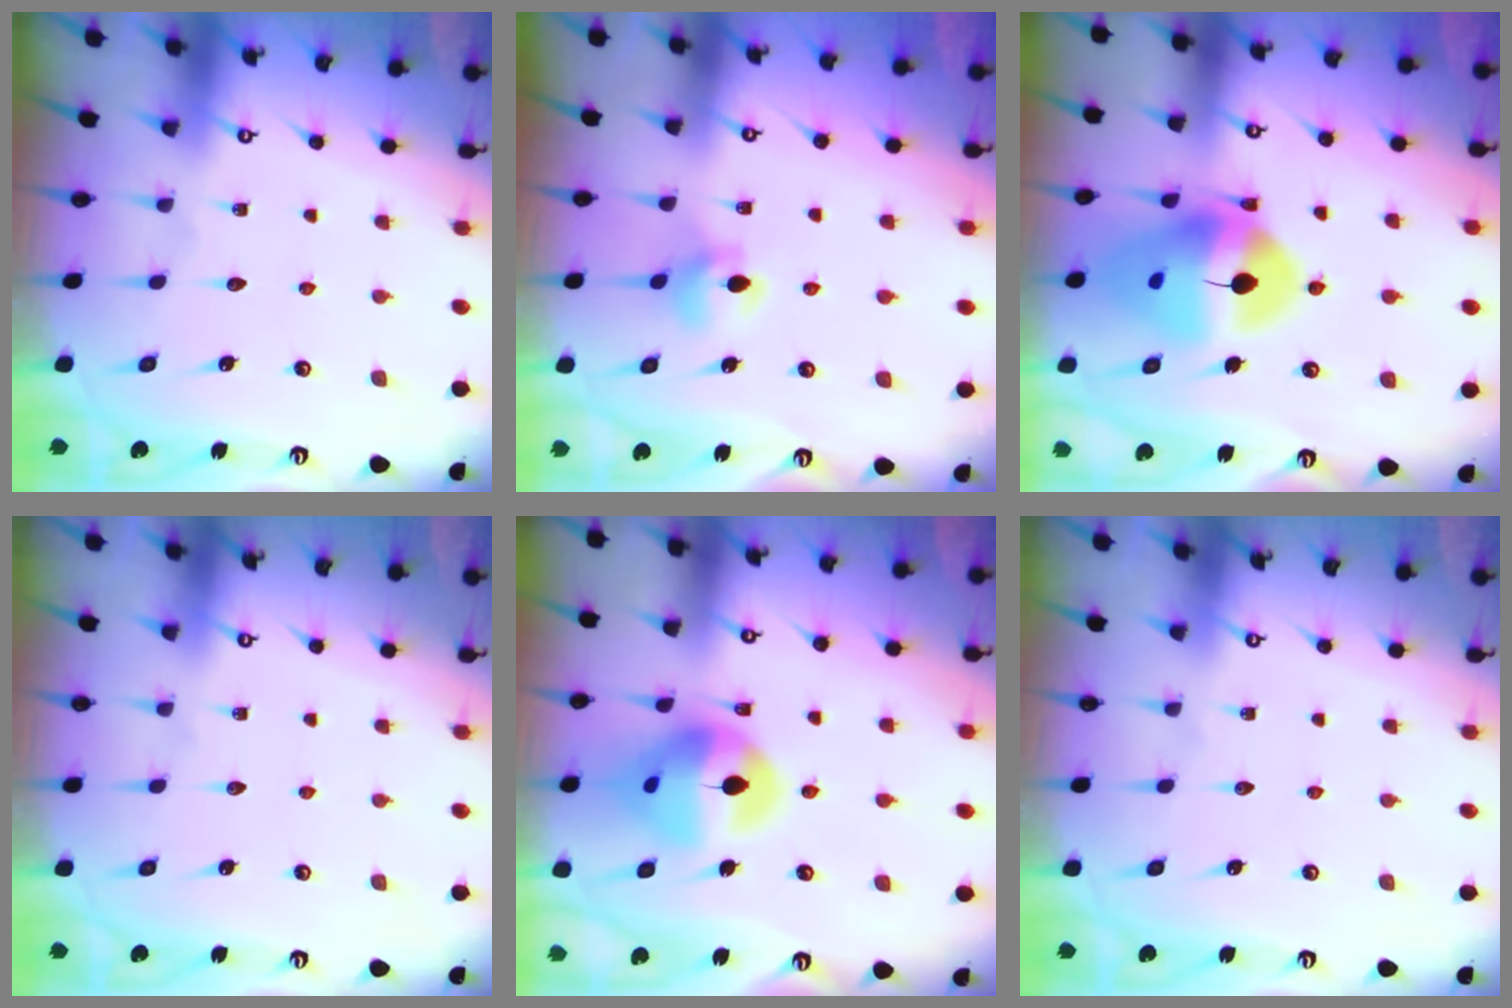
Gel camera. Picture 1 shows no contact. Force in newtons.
{"total": 6.0, "press": 6.0, "slide": 0.6}
{"total": 15.8, "press": 15.7, "slide": 1.8}
{"total": 0.0}
{"total": 15.4, "press": 15.2, "slide": 2.1}
{"total": 0.0}